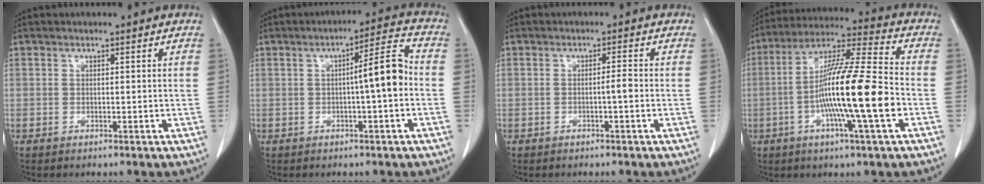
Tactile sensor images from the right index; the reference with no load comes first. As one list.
[{"total": 6.9, "force": [-0.7, 0.3, 6.8], "torque": [-0.099, 0.018, -0.012]}, {"total": 1.4, "force": [-0.4, 0.0, 1.3], "torque": [-0.018, 0.002, -0.007]}, {"total": 17.1, "force": [-3.8, 0.2, 16.7], "torque": [-0.296, -0.004, -0.076]}]